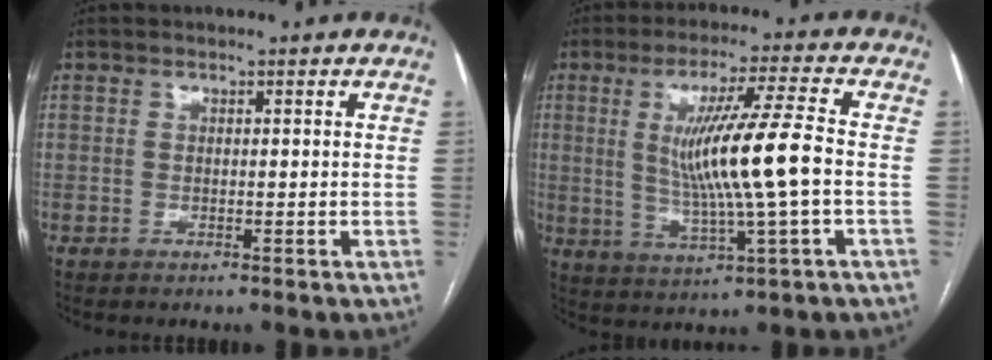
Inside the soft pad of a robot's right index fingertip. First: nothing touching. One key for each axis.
{"total": 12.4, "fx": 0.0, "fy": -0.5, "fz": 12.4, "tx": -0.228, "ty": -0.005, "tz": 0.002}